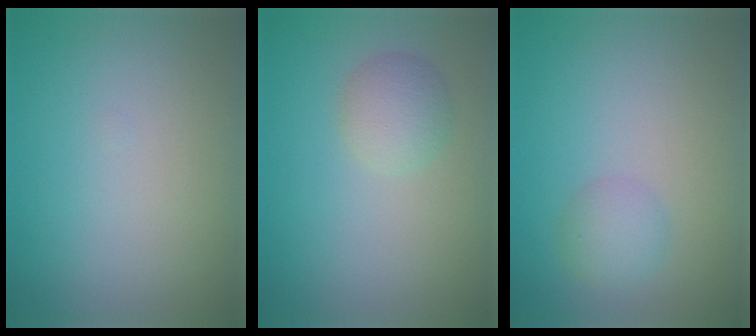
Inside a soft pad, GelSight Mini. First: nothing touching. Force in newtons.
{"total": 2.4, "press": 2.4, "slide": 0.0}
{"total": 1.9, "press": 1.9, "slide": 0.0}